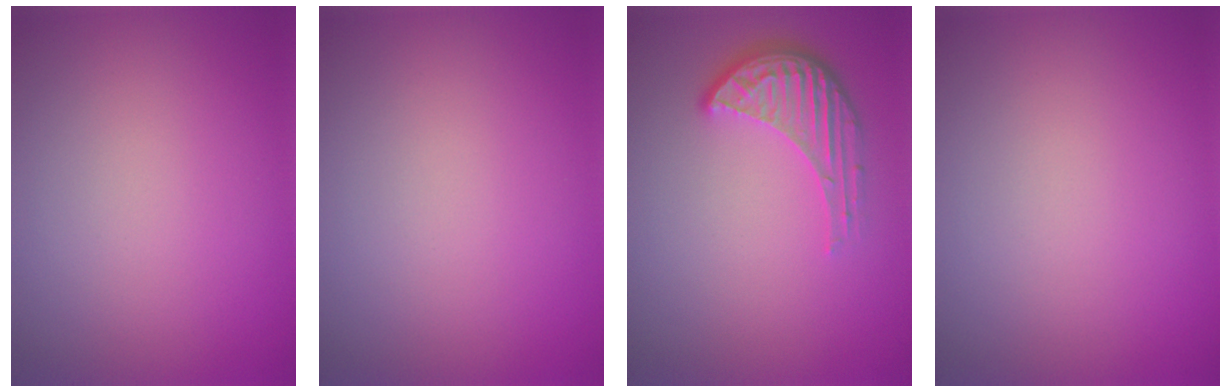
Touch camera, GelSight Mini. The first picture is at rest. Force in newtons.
{"total": 0.0}
{"total": 4.1, "press": 3.2, "slide": 2.5}
{"total": 0.0}